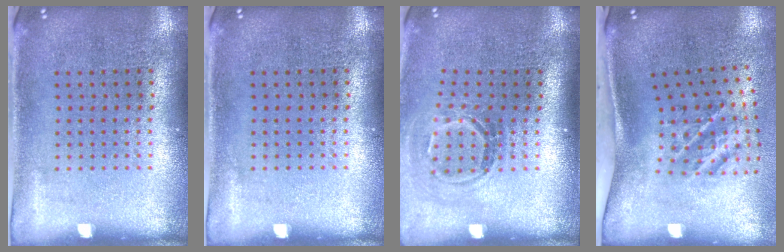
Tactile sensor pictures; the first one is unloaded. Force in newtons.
{"total": 0.0}
{"total": 1.7, "press": 1.1, "slide": 1.3}
{"total": 2.3, "press": 1.3, "slide": 1.9}